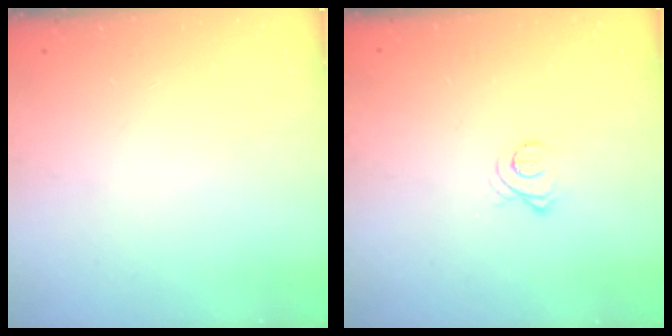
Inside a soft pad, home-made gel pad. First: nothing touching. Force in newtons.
{"total": 3.3, "press": 3.2, "slide": 0.4}